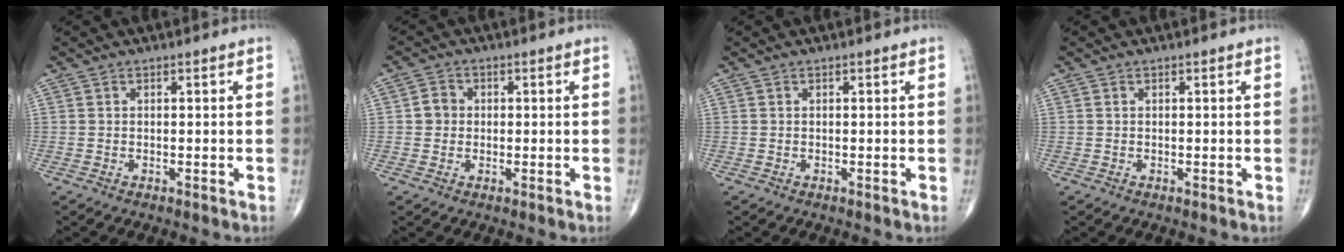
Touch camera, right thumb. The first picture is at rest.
{"total": 2.9, "force": [0.0, 2.7, 1.1], "torque": [-0.003, 0.005, -0.005]}
{"total": 0.0}
{"total": 0.0}